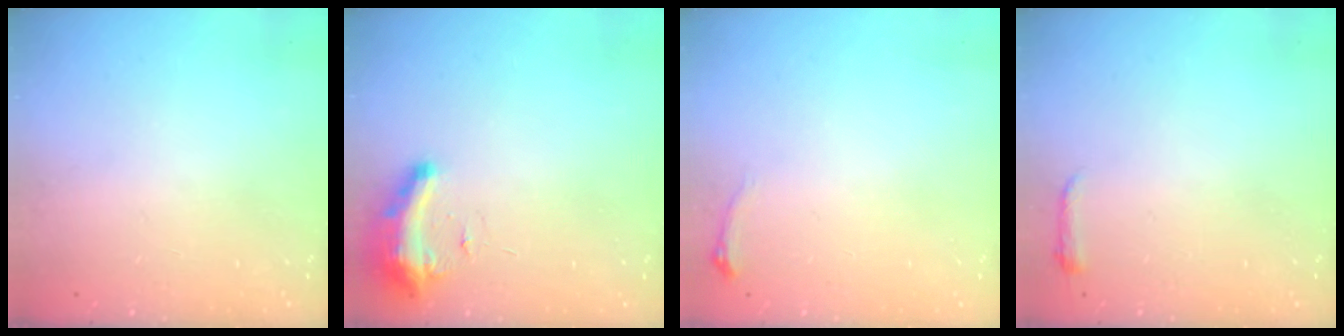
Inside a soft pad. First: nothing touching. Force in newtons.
{"total": 9.3, "press": 9.2, "slide": 0.9}
{"total": 4.5, "press": 4.3, "slide": 1.1}
{"total": 3.0, "press": 2.9, "slide": 0.6}